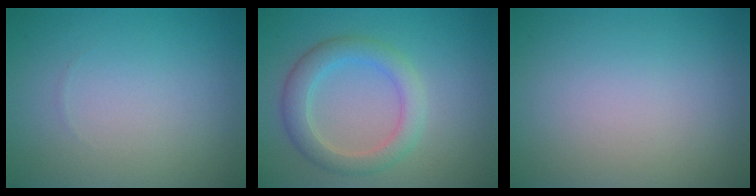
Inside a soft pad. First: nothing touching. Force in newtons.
{"total": 3.7, "press": 3.7, "slide": 0.1}
{"total": 0.0}